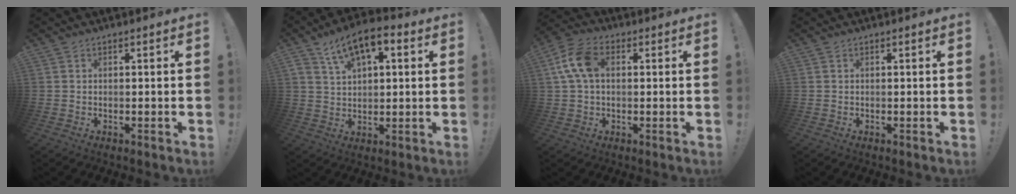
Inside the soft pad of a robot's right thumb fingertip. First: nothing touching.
{"total": 10.2, "force": [5.0, 5.2, 7.2], "torque": [-0.113, -0.016, 0.091]}
{"total": 10.2, "force": [1.7, 6.6, 7.6], "torque": [-0.151, 0.015, 0.034]}
{"total": 0.0}